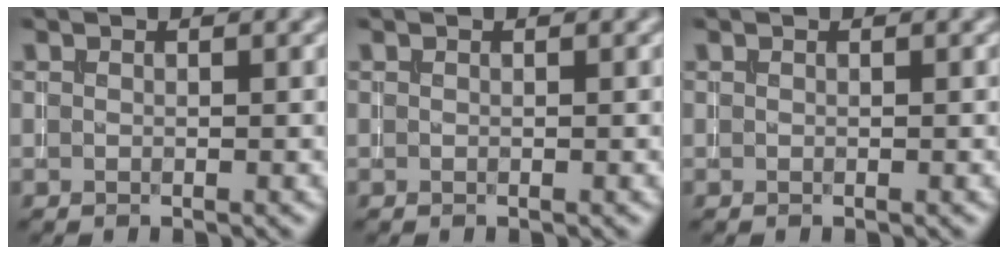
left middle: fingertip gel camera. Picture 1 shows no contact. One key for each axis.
{"total": 0.0}
{"total": 0.0}